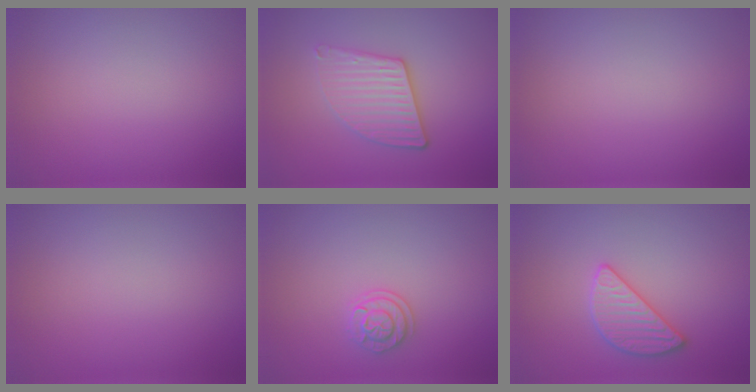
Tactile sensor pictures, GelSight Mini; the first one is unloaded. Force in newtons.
{"total": 3.6, "press": 3.1, "slide": 1.8}
{"total": 0.0}
{"total": 0.0}
{"total": 1.9, "press": 1.7, "slide": 0.8}
{"total": 2.8, "press": 2.8, "slide": 0.1}